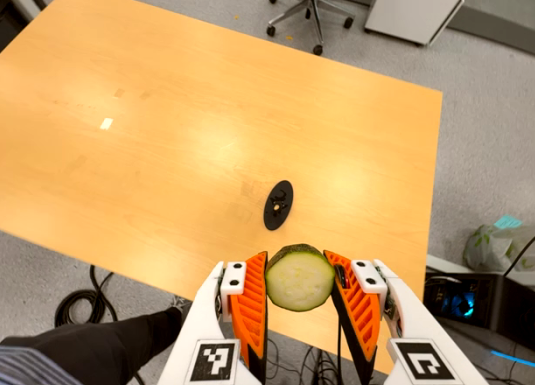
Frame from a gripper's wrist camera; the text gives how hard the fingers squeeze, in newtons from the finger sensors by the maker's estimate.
{"total": 9.1, "left": 8.4, "right": 9.8}